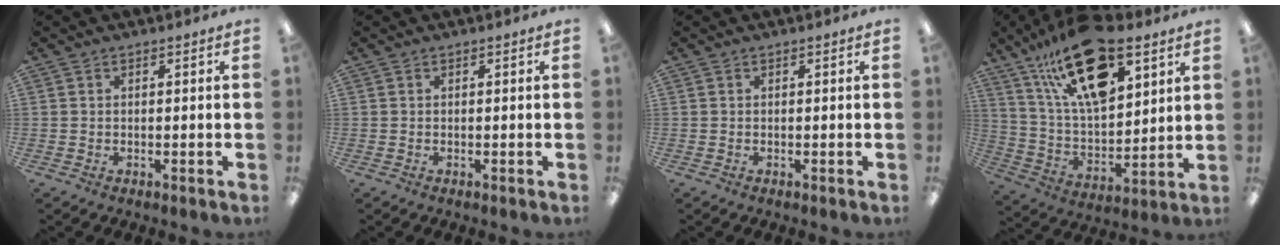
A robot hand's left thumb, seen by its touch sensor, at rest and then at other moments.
{"total": 0.0}
{"total": 0.0}
{"total": 23.2, "force": [13.9, 10.1, 15.6], "torque": [-0.275, -0.062, 0.241]}